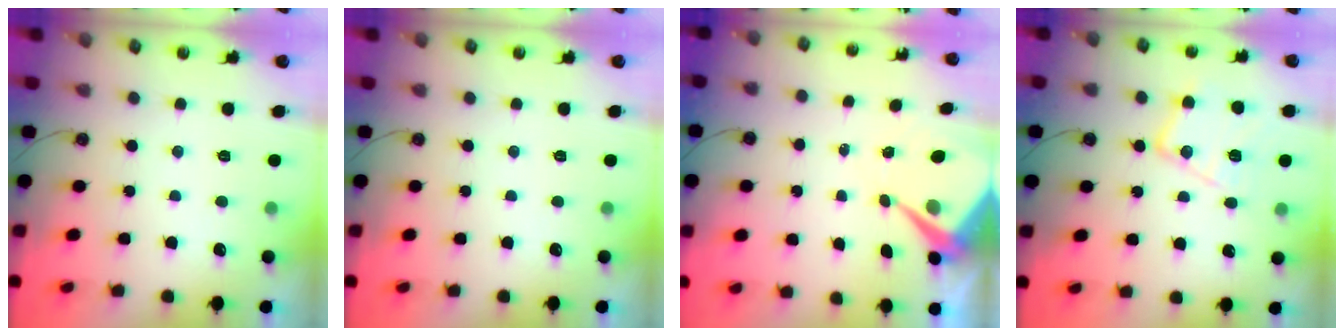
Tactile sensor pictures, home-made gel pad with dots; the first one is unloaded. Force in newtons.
{"total": 0.0}
{"total": 7.1, "press": 7.1, "slide": 0.6}
{"total": 15.4, "press": 15.3, "slide": 0.9}